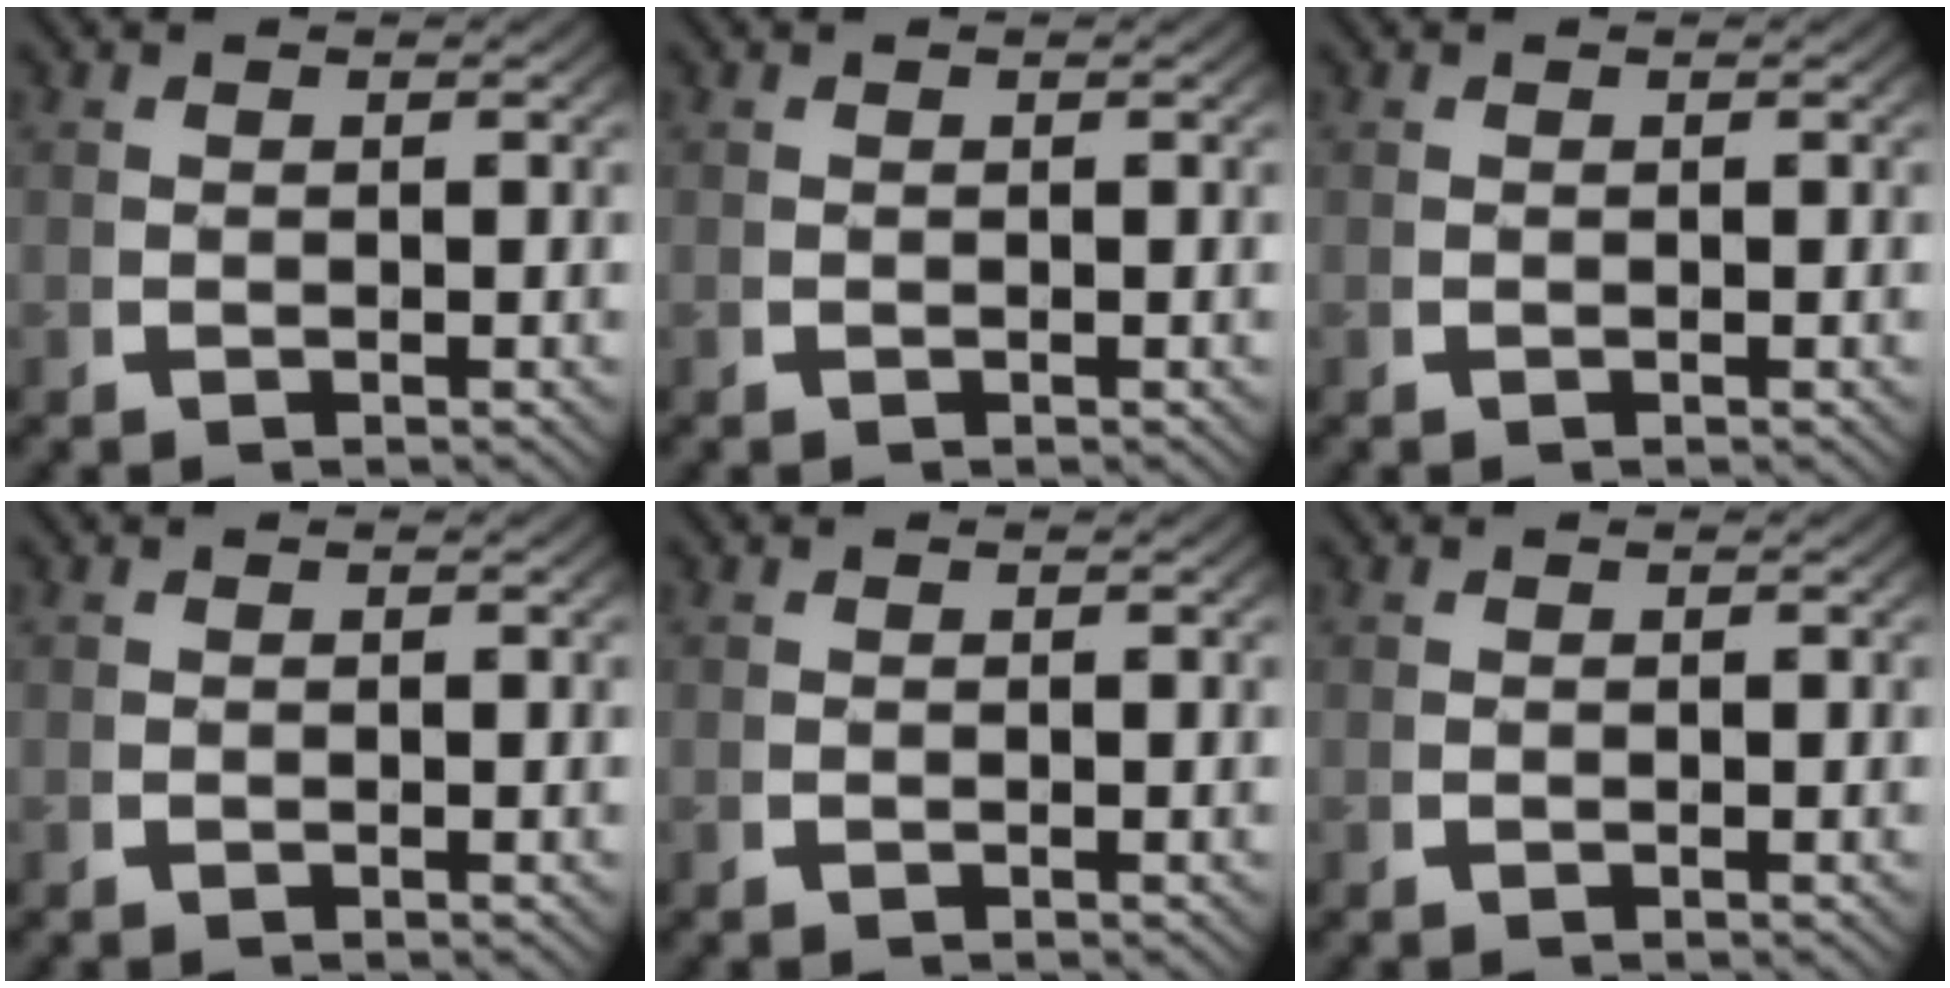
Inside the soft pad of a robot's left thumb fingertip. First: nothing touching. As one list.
[{"total": 0.0}, {"total": 0.0}, {"total": 0.0}, {"total": 0.0}, {"total": 0.0}]